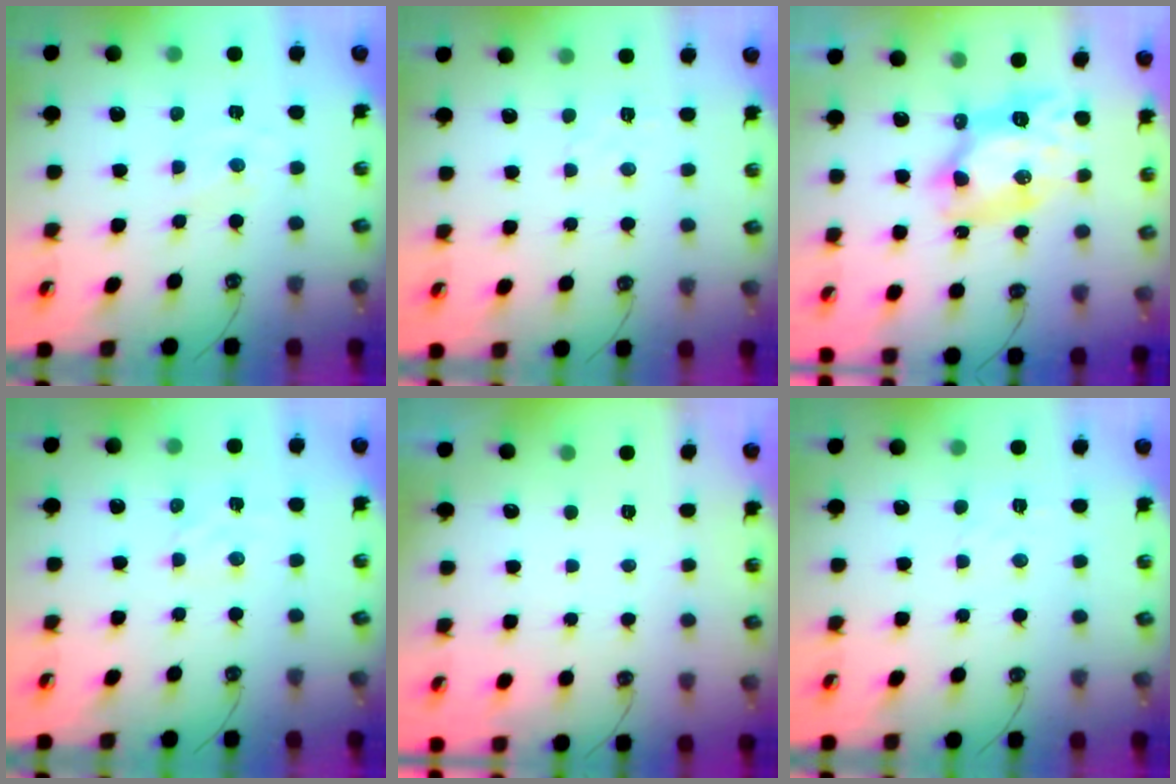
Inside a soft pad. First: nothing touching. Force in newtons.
{"total": 3.4, "press": 3.4, "slide": 0.5}
{"total": 10.7, "press": 10.7, "slide": 0.5}
{"total": 2.5, "press": 2.5, "slide": 0.4}
{"total": 0.0}
{"total": 3.0, "press": 3.0, "slide": 0.4}